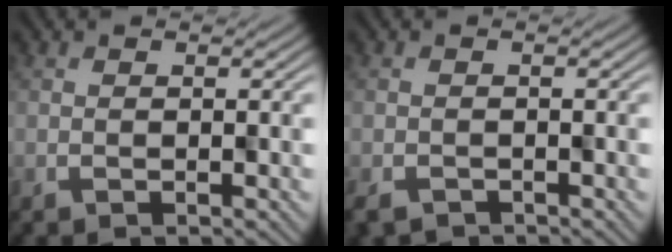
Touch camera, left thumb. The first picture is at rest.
{"total": 2.5, "force": [-2.1, 1.1, 0.7], "torque": [-0.013, -0.009, -0.036]}